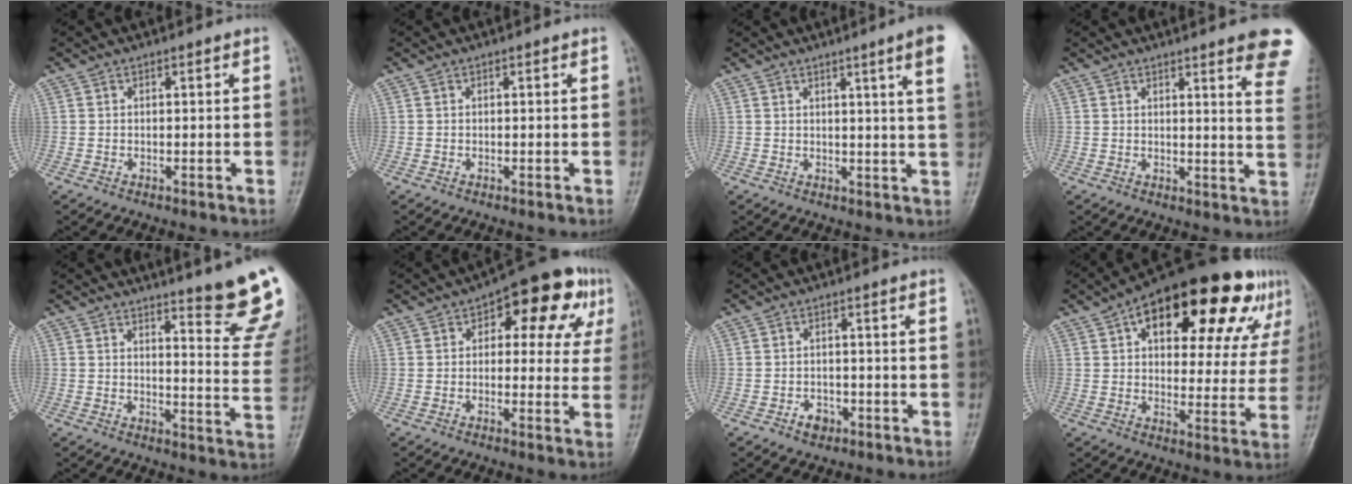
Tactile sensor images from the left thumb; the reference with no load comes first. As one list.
[{"total": 0.0}, {"total": 8.4, "force": [4.4, -0.6, 7.1], "torque": [-0.087, -0.018, 0.046]}, {"total": 12.1, "force": [8.2, 1.5, 8.7], "torque": [-0.077, -0.037, 0.078]}, {"total": 16.2, "force": [12.2, 2.3, 10.4], "torque": [-0.103, -0.100, 0.143]}, {"total": 13.6, "force": [4.9, 7.4, 10.2], "torque": [-0.070, 0.017, 0.053]}, {"total": 2.9, "force": [-1.6, 2.2, 1.0], "torque": [-0.004, 0.013, -0.024]}, {"total": 26.0, "force": [12.7, 11.6, 19.5], "torque": [-0.232, 0.011, 0.176]}]